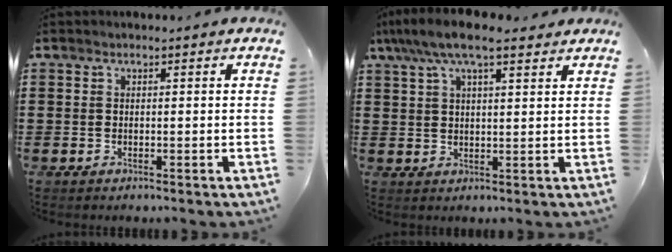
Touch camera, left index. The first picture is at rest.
{"total": 7.4, "force": [5.4, 2.0, 4.7], "torque": [-0.103, 0.000, 0.097]}